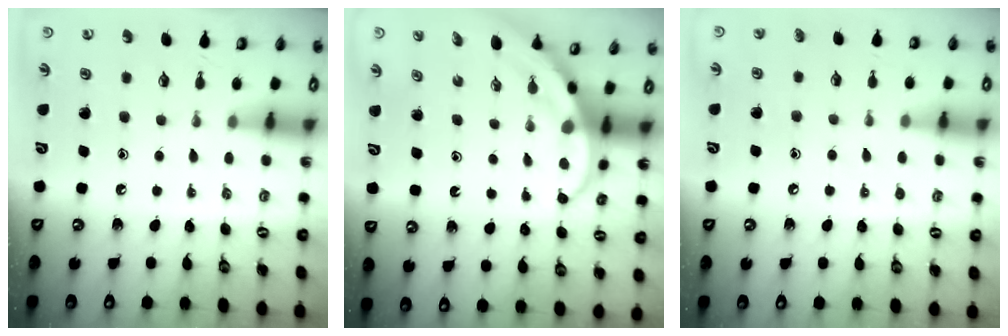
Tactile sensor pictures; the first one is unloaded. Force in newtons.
{"total": 4.0, "press": 4.0, "slide": 0.4}
{"total": 5.8, "press": 5.8, "slide": 0.7}